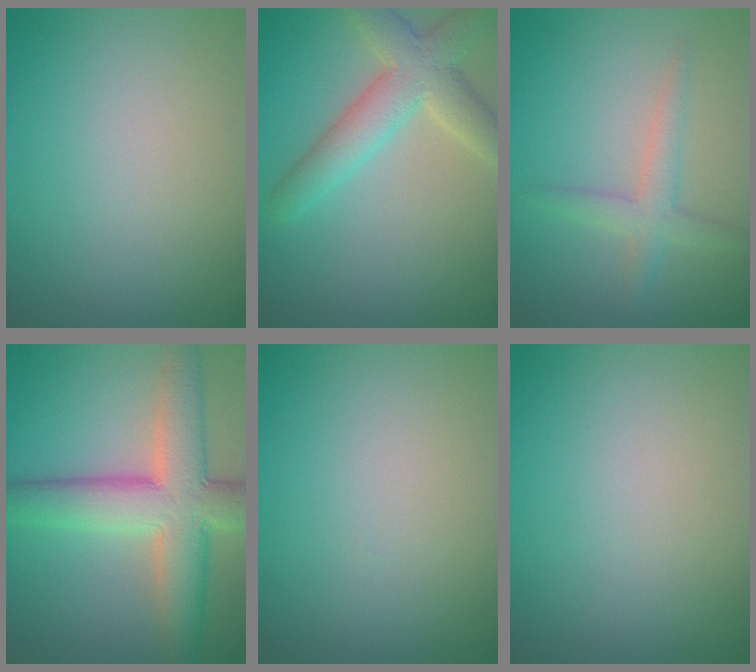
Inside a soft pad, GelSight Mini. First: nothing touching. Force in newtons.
{"total": 5.2, "press": 5.2, "slide": 0.2}
{"total": 2.4, "press": 2.4, "slide": 0.1}
{"total": 8.4, "press": 8.4, "slide": 0.5}
{"total": 0.0}
{"total": 0.0}